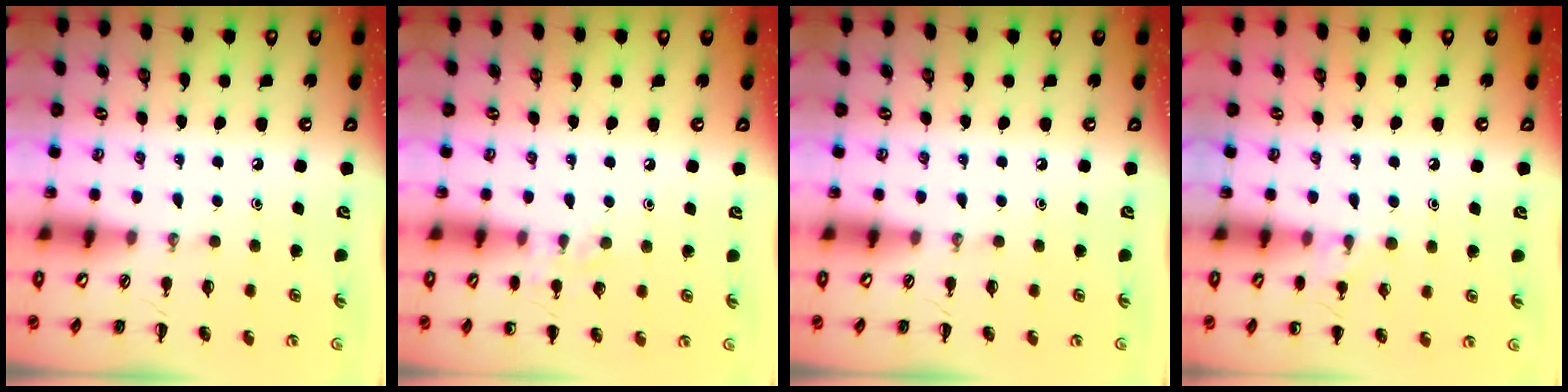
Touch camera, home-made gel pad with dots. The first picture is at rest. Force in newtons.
{"total": 5.9, "press": 5.7, "slide": 1.5}
{"total": 0.0}
{"total": 7.1, "press": 6.8, "slide": 2.0}